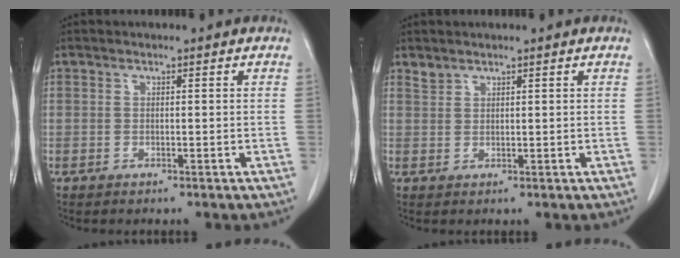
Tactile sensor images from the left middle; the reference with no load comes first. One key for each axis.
{"total": 1.3, "fx": 1.2, "fy": 0.3, "fz": 0.0, "tx": -0.001, "ty": 0.003, "tz": 0.027}